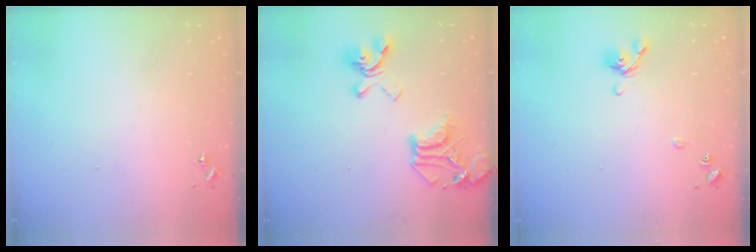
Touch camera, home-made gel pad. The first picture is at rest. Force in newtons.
{"total": 21.7, "press": 21.6, "slide": 2.0}
{"total": 8.6, "press": 8.4, "slide": 1.4}